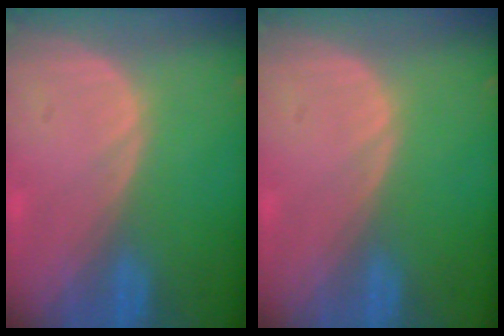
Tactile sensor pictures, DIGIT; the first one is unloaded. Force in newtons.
{"total": 0.0}